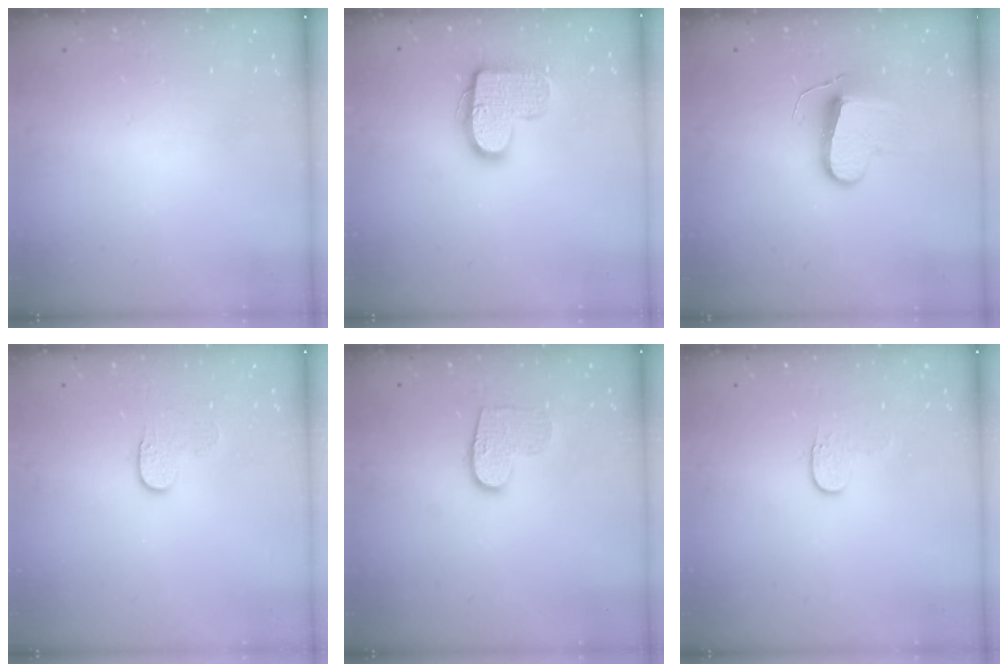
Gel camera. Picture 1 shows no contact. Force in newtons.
{"total": 13.8, "press": 13.8, "slide": 0.7}
{"total": 9.9, "press": 9.8, "slide": 0.6}
{"total": 5.8, "press": 5.8, "slide": 0.5}
{"total": 9.3, "press": 9.3, "slide": 0.4}
{"total": 4.0, "press": 4.0, "slide": 0.5}